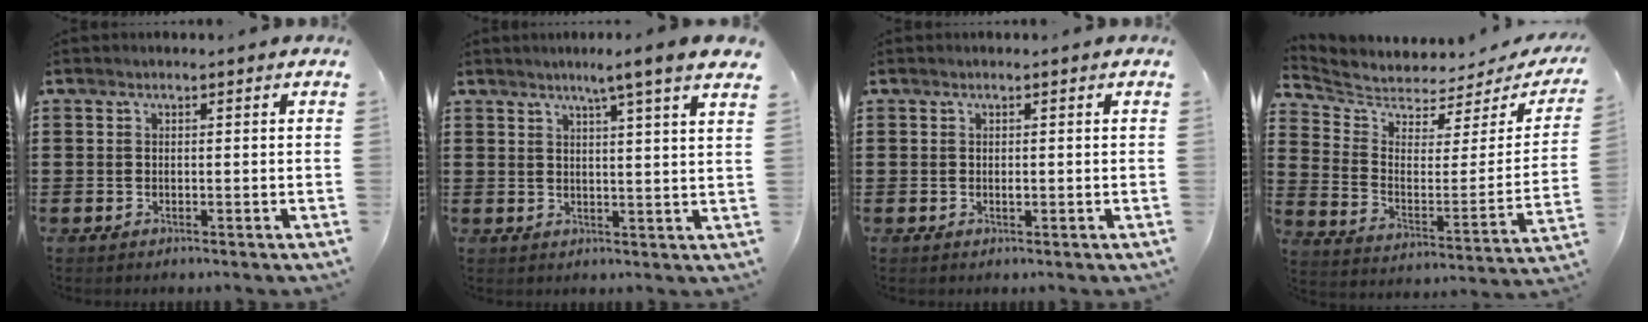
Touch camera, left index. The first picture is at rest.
{"total": 4.8, "force": [3.5, -1.0, 3.1], "torque": [-0.061, -0.017, 0.054]}
{"total": 0.5, "force": [-0.1, 0.3, 0.5], "torque": [-0.011, -0.003, -0.001]}
{"total": 3.8, "force": [3.6, 1.1, 0.2], "torque": [-0.034, -0.042, 0.056]}